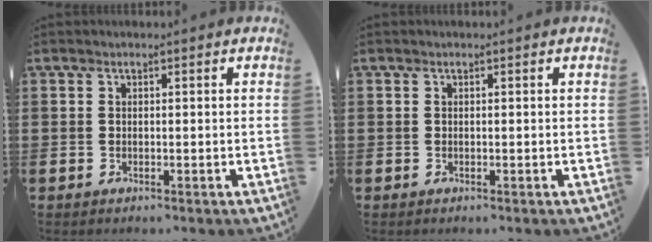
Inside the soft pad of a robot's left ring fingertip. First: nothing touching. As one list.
[{"total": 0.0}]